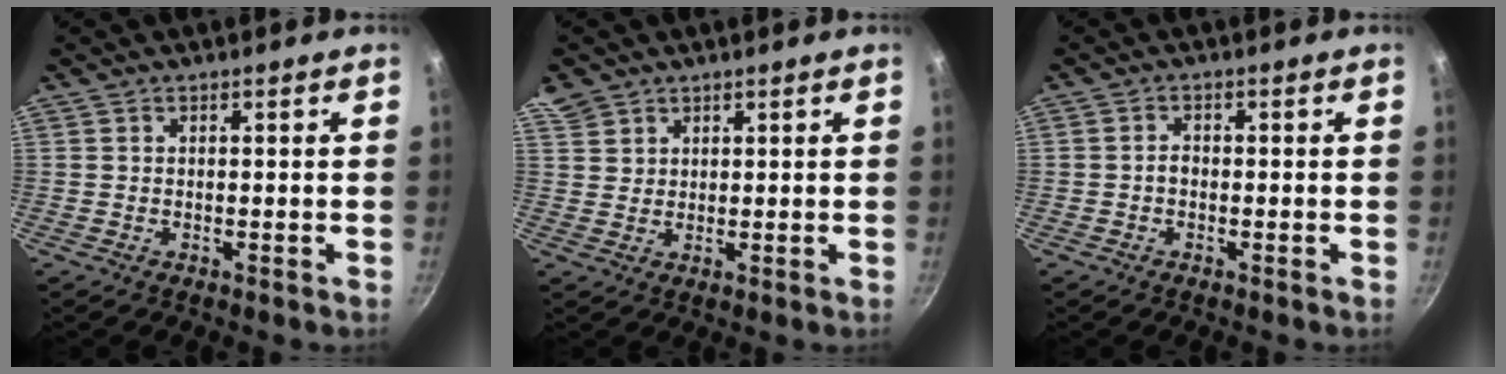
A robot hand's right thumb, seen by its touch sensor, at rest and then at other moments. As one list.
[{"total": 4.9, "force": [3.2, 3.5, 1.2], "torque": [-0.003, -0.001, 0.061]}, {"total": 1.3, "force": [-0.4, 0.9, 0.9], "torque": [-0.011, 0.010, -0.007]}]